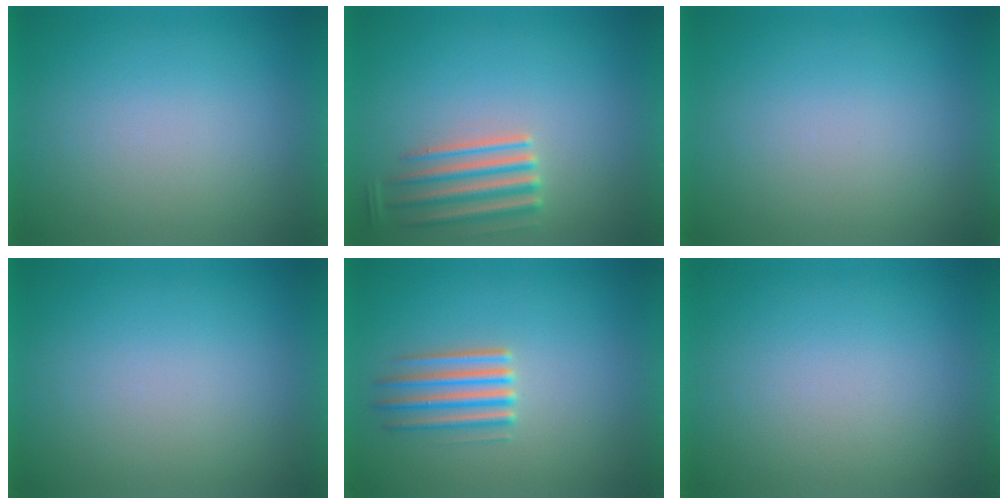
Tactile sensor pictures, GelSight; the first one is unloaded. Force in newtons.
{"total": 4.2}
{"total": 1.0}
{"total": 0.0}
{"total": 2.4}
{"total": 1.2}